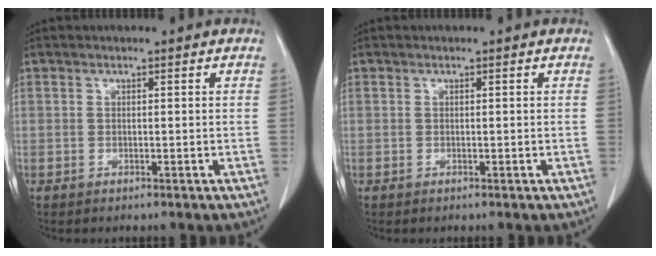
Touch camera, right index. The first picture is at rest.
{"total": 0.0}